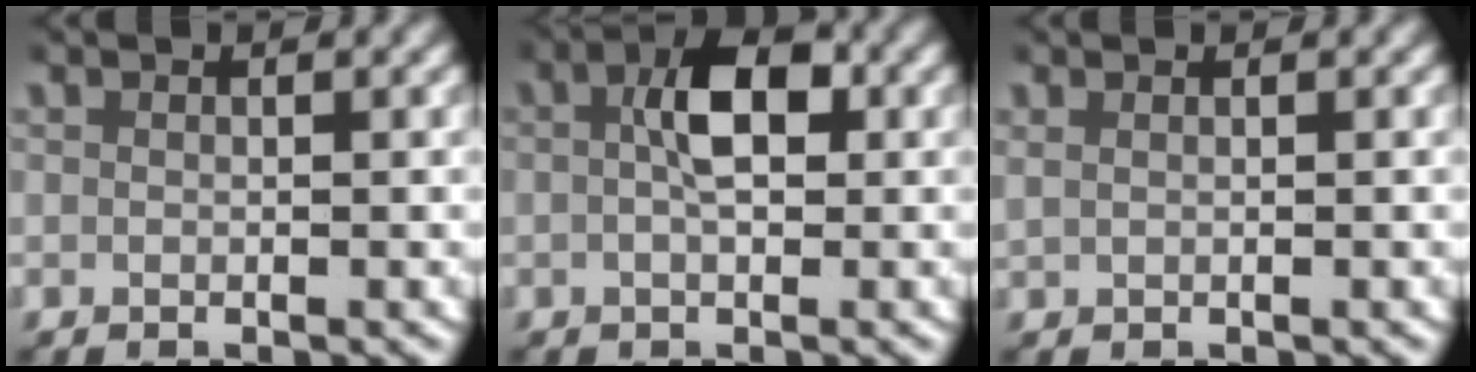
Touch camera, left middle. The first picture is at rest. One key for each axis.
{"total": 4.5, "fx": 0.5, "fy": 2.2, "fz": 3.9, "tx": -0.066, "ty": 0.009, "tz": 0.002}
{"total": 0.7, "fx": 0.5, "fy": 0.2, "fz": 0.4, "tx": -0.011, "ty": 0.004, "tz": 0.010}